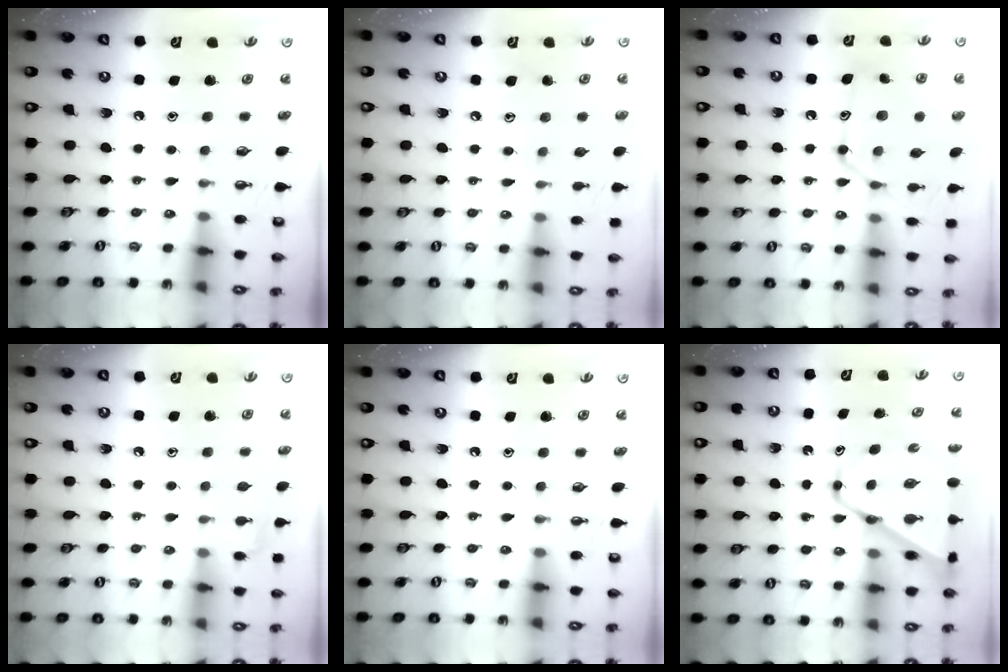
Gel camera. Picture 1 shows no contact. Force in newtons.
{"total": 6.3, "press": 6.3, "slide": 0.5}
{"total": 14.2, "press": 14.2, "slide": 0.5}
{"total": 3.5, "press": 3.5, "slide": 0.5}
{"total": 0.0}
{"total": 12.7, "press": 12.7, "slide": 1.0}